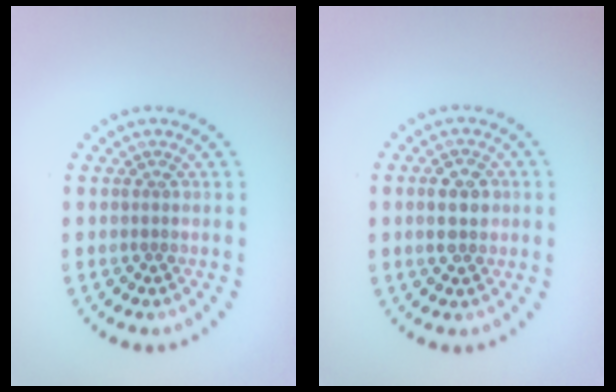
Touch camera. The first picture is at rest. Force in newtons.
{"total": 2.9, "press": 2.9, "slide": 0.1}